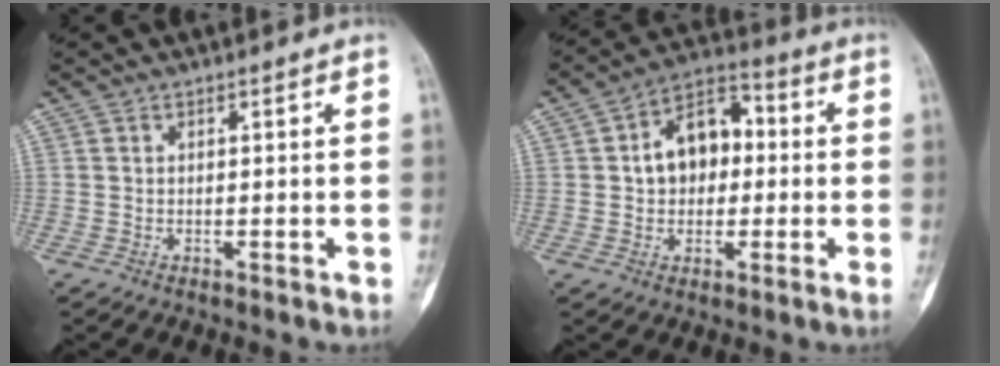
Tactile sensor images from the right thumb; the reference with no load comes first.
{"total": 11.2, "force": [0.9, 7.7, 8.0], "torque": [-0.100, 0.029, 0.005]}